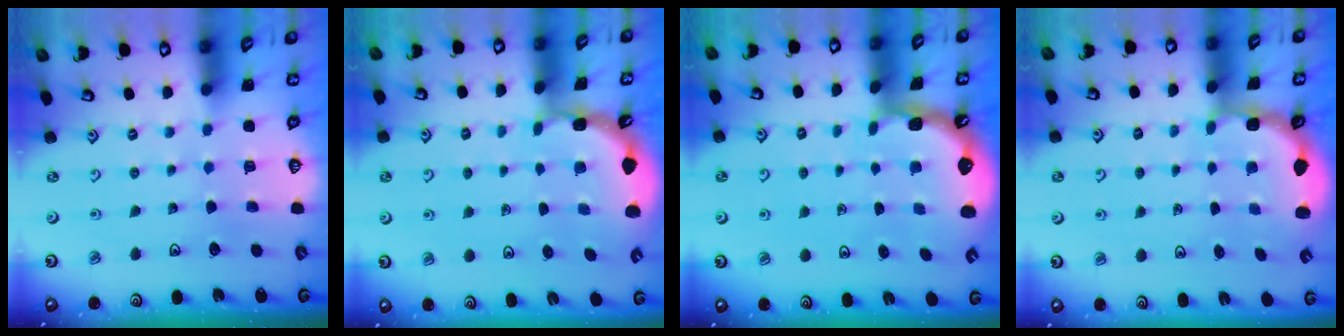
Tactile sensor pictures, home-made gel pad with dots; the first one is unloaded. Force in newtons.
{"total": 1.5, "press": 1.5, "slide": 0.1}
{"total": 1.3, "press": 1.3, "slide": 0.1}
{"total": 2.7, "press": 2.4, "slide": 1.4}